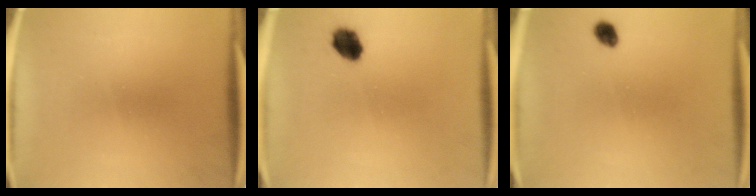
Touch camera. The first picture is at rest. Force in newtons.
{"total": 5.6}
{"total": 2.0}